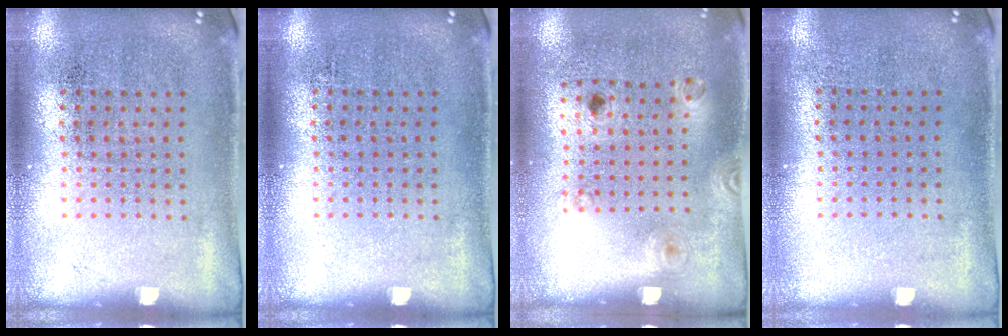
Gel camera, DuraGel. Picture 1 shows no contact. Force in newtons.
{"total": 0.0}
{"total": 1.3, "press": 0.9, "slide": 1.0}
{"total": 0.0}